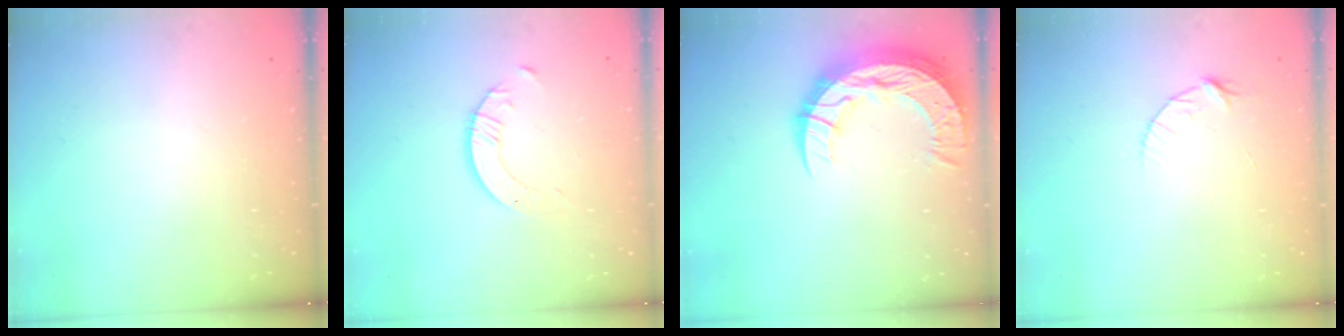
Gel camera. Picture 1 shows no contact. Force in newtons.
{"total": 2.1, "press": 2.1, "slide": 0.2}
{"total": 15.4, "press": 15.3, "slide": 1.1}
{"total": 5.5, "press": 5.4, "slide": 0.6}